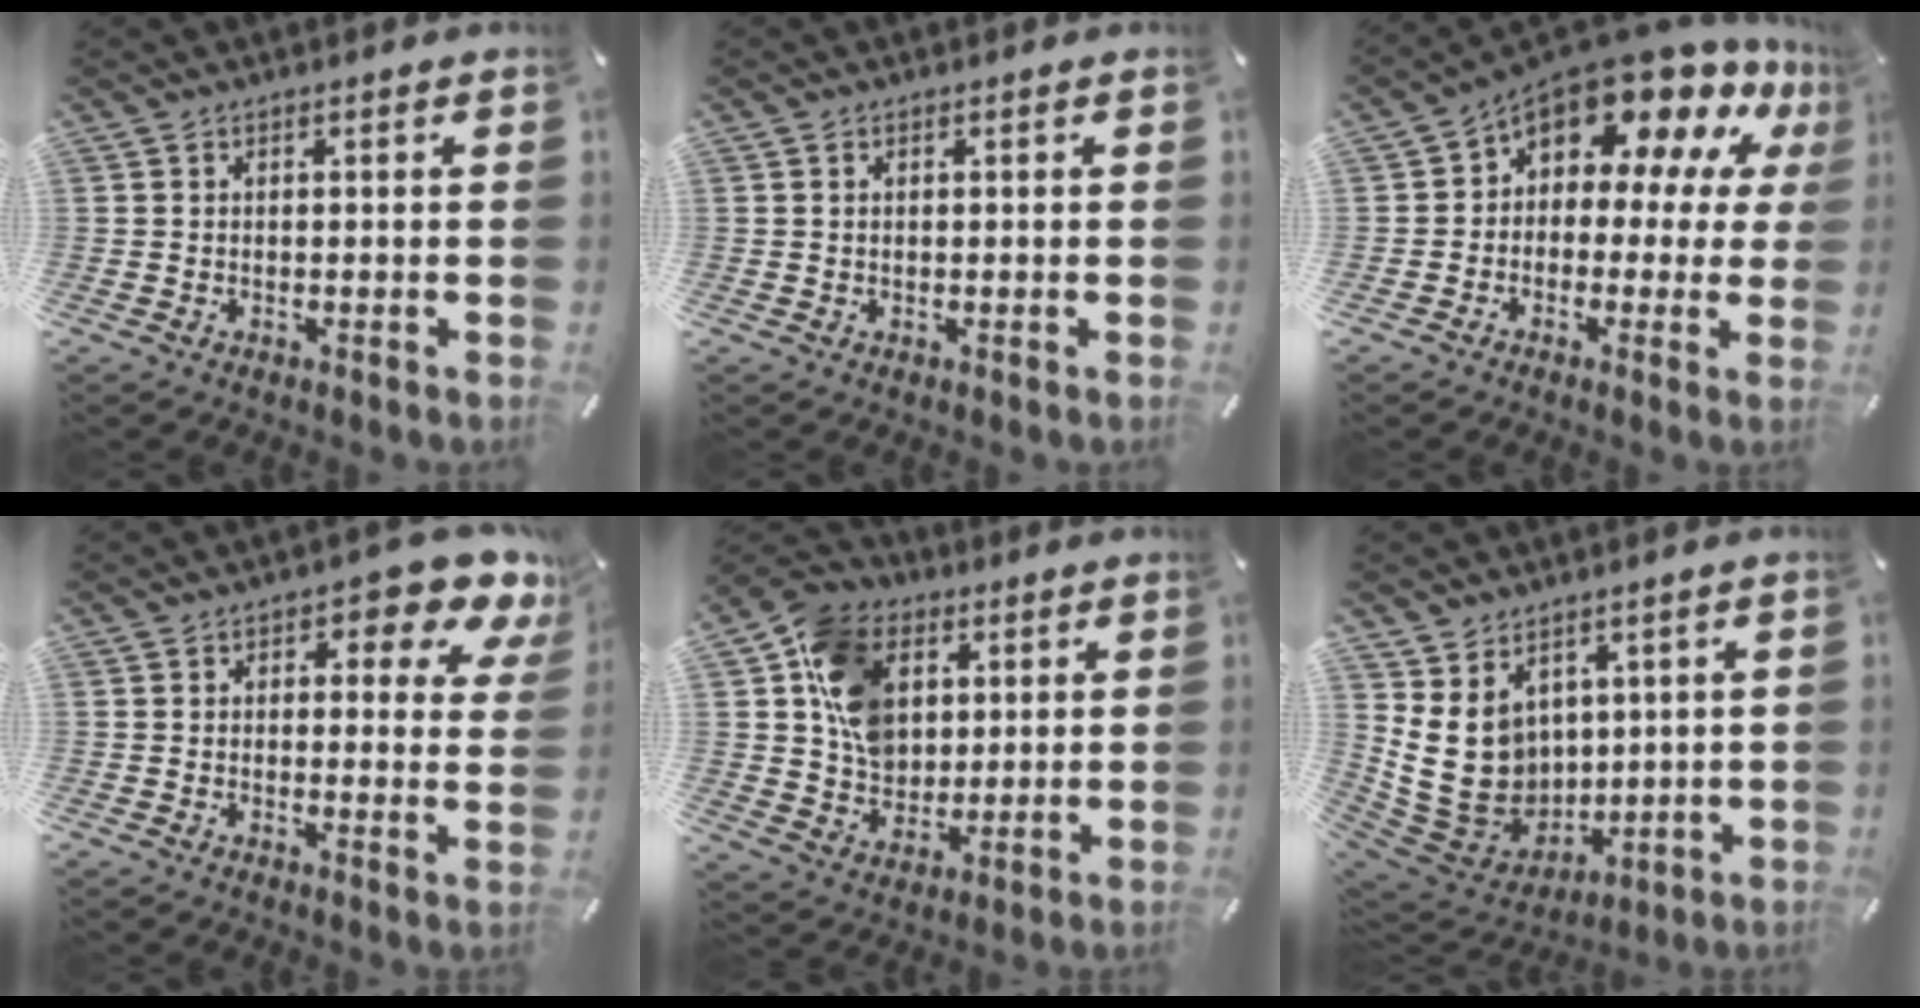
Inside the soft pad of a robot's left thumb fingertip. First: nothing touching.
{"total": 0.6, "force": [0.1, 0.4, 0.5], "torque": [-0.010, 0.002, 0.001]}
{"total": 13.4, "force": [9.9, 6.2, 6.7], "torque": [-0.114, -0.094, 0.169]}
{"total": 8.1, "force": [4.9, 3.6, 5.4], "torque": [-0.059, -0.031, 0.076]}
{"total": 14.0, "force": [4.1, 11.5, 6.9], "torque": [-0.140, -0.002, 0.082]}
{"total": 14.3, "force": [2.8, 12.3, 6.7], "torque": [-0.153, -0.030, 0.061]}